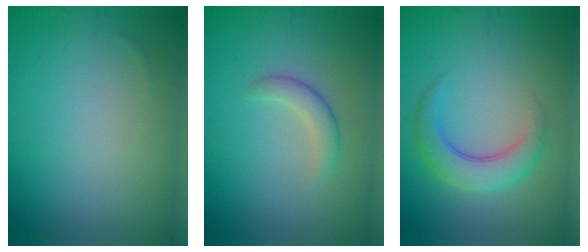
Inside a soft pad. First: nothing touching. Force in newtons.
{"total": 2.1, "press": 2.1, "slide": 0.1}
{"total": 3.9, "press": 3.9, "slide": 0.2}